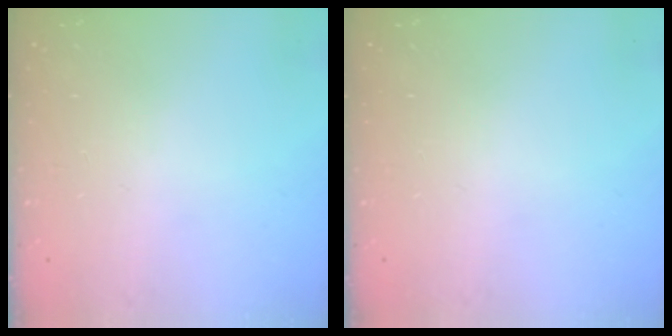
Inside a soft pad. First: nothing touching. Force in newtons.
{"total": 0.0}